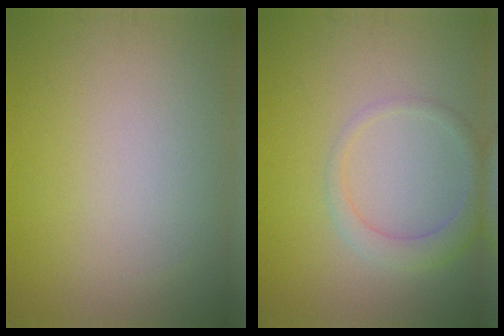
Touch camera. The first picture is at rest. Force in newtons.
{"total": 2.4, "press": 2.4, "slide": 0.2}